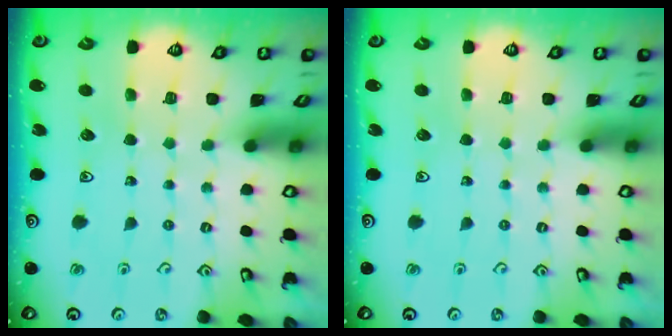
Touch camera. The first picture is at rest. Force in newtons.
{"total": 0.0}